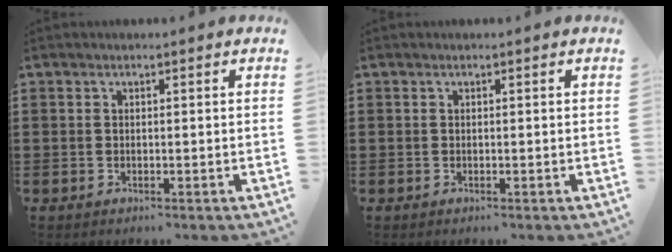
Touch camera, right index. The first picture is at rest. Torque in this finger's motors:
{"motor_torque": [0.99, 1.03, 0.00, 0.01]}